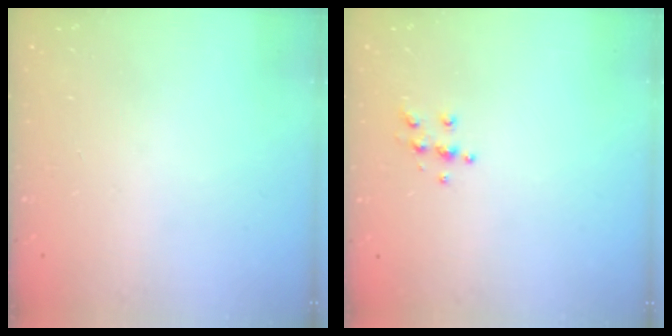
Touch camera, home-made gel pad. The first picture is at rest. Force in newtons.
{"total": 5.5, "press": 5.5, "slide": 0.5}